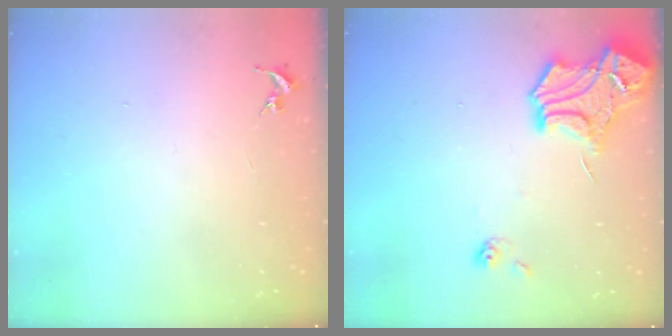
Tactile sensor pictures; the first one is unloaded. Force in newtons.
{"total": 15.5, "press": 15.4, "slide": 1.4}